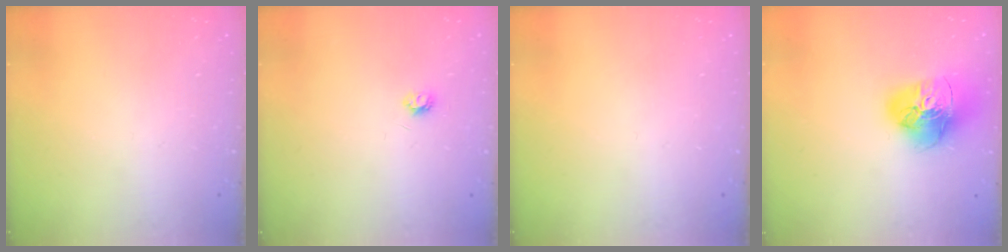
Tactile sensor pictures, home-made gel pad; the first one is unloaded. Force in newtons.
{"total": 3.9, "press": 3.8, "slide": 0.6}
{"total": 0.0}
{"total": 18.6, "press": 18.5, "slide": 2.1}